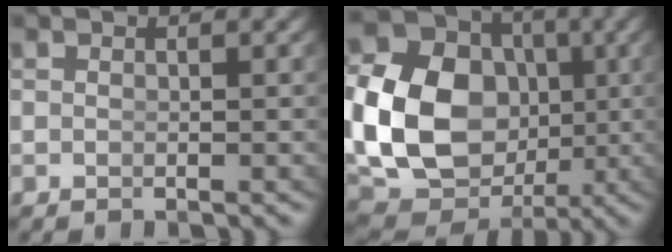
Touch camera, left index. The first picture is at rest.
{"total": 17.4, "force": [0.2, 14.2, 9.9], "torque": [-0.216, -0.056, 0.019]}